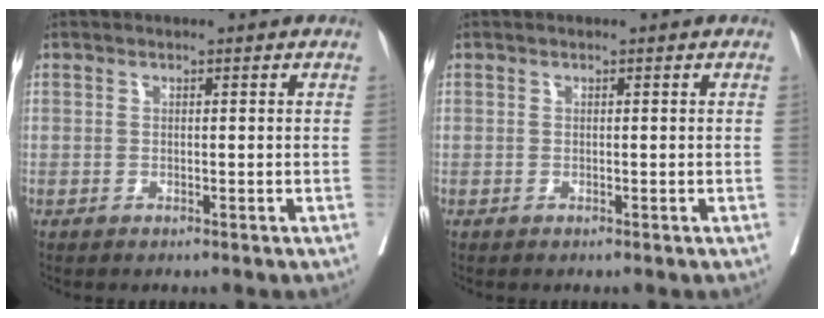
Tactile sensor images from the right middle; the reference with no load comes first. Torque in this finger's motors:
{"motor_torque": [-0.01, -0.08, -0.04, 0.00]}